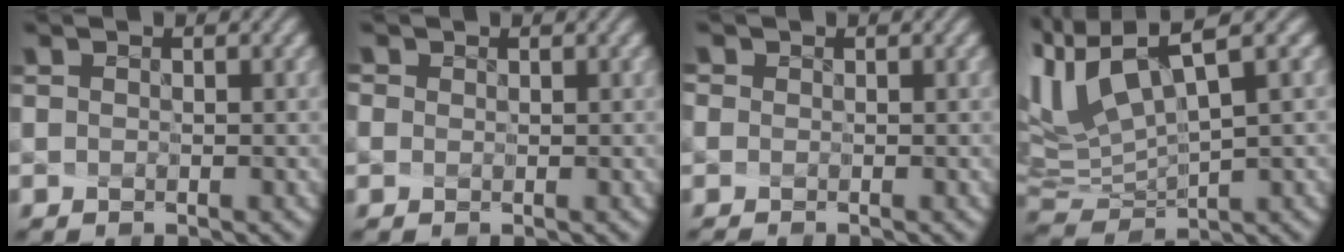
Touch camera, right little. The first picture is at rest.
{"total": 1.4, "force": [0.6, 1.1, 0.7], "torque": [-0.016, 0.010, 0.004]}
{"total": 1.1, "force": [-0.1, 0.9, 0.6], "torque": [-0.022, 0.007, 0.002]}
{"total": 6.9, "force": [4.0, 1.7, 5.4], "torque": [-0.138, 0.003, 0.102]}